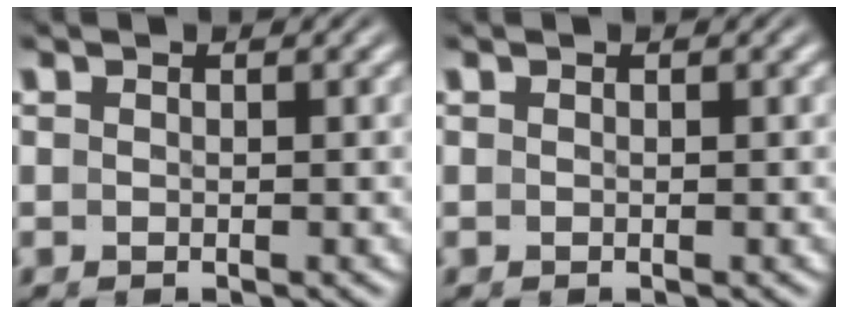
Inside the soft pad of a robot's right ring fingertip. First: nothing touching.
{"total": 0.0}